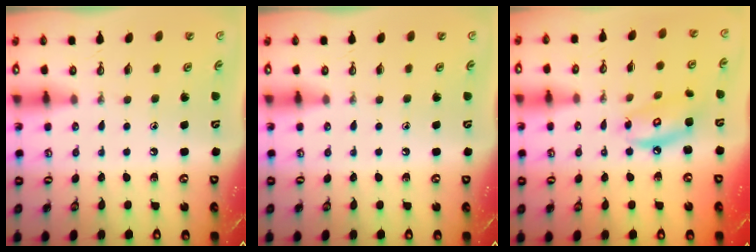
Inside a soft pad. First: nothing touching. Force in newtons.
{"total": 0.0}
{"total": 9.4, "press": 9.3, "slide": 0.8}